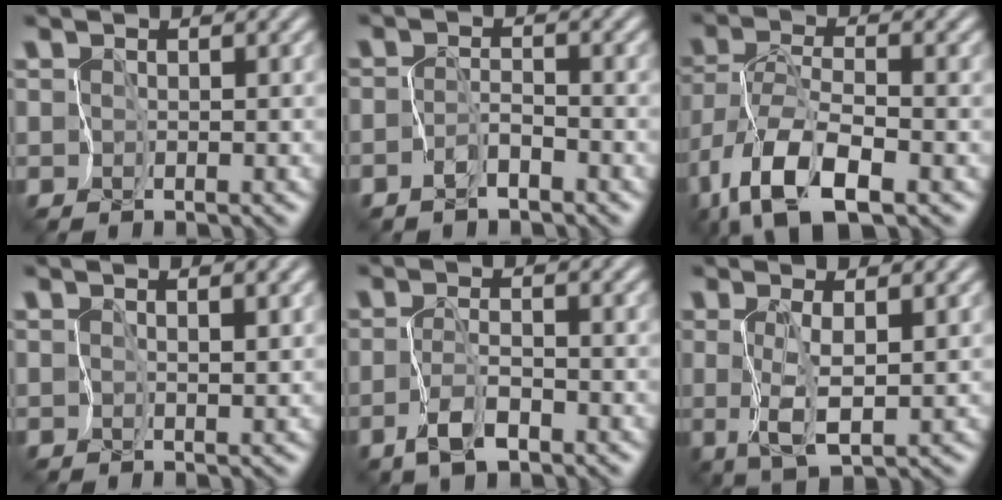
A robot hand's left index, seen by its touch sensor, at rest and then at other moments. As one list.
[{"total": 1.3, "force": [-1.1, 0.3, 0.5], "torque": [-0.012, 0.010, -0.025]}, {"total": 8.5, "force": [-4.7, 3.0, 6.4], "torque": [-0.131, -0.006, -0.089]}, {"total": 1.6, "force": [1.1, 0.3, 1.1], "torque": [-0.016, 0.002, 0.029]}, {"total": 2.1, "force": [-1.0, 0.6, 1.7], "torque": [-0.036, 0.007, -0.019]}, {"total": 2.8, "force": [1.0, 0.2, 2.6], "torque": [-0.062, 0.002, 0.027]}]